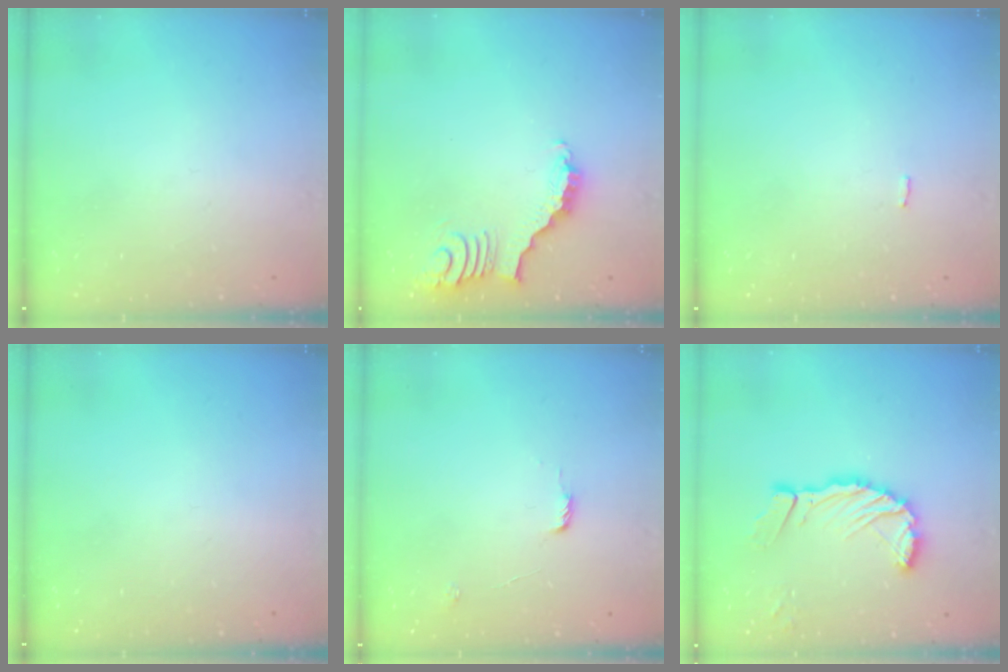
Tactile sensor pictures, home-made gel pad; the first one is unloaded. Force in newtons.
{"total": 3.9, "press": 3.8, "slide": 0.7}
{"total": 0.5, "press": 0.4, "slide": 0.3}
{"total": 0.0}
{"total": 6.0, "press": 6.0, "slide": 0.5}
{"total": 8.9, "press": 8.8, "slide": 1.1}